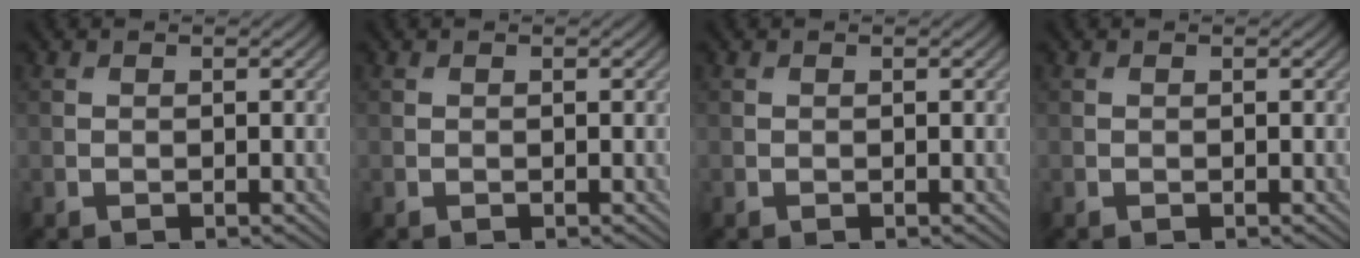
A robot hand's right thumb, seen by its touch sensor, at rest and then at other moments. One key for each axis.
{"total": 0.0}
{"total": 0.0}
{"total": 0.0}